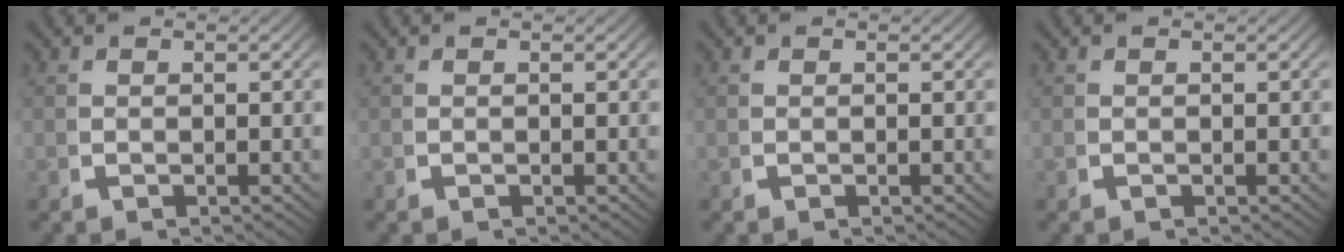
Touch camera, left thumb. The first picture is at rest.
{"total": 0.0}
{"total": 0.0}
{"total": 0.0}